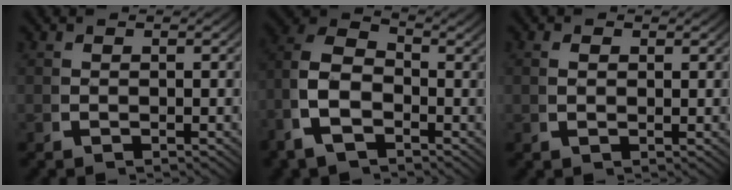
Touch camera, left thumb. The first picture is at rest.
{"total": 6.7, "force": [-0.3, 4.6, 4.9], "torque": [-0.112, -0.012, -0.009]}
{"total": 0.8, "force": [0.5, 0.2, 0.6], "torque": [-0.014, -0.002, 0.013]}